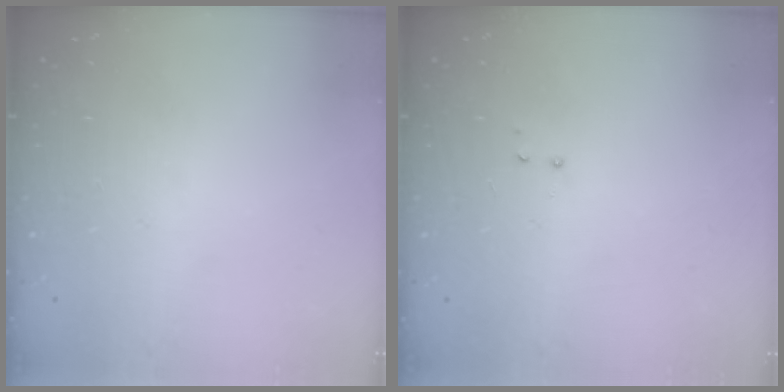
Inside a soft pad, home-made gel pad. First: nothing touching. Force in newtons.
{"total": 2.9, "press": 2.8, "slide": 0.6}